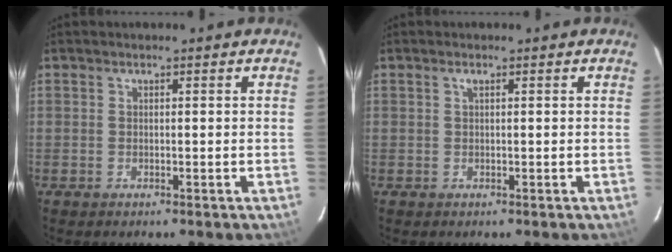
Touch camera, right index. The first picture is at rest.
{"total": 0.5, "force": [0.3, 0.0, 0.4], "torque": [-0.009, 0.004, 0.003]}